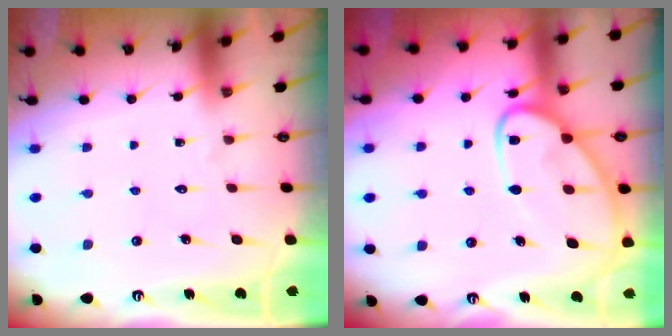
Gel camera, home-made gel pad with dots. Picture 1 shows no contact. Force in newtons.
{"total": 13.6, "press": 13.5, "slide": 1.3}